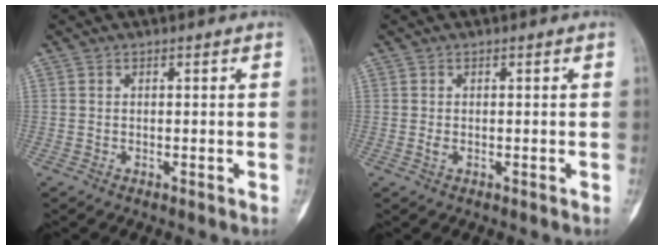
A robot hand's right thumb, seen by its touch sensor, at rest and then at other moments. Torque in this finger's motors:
{"motor_torque": [0.31, 0.00, 0.36, -0.17, -0.01]}